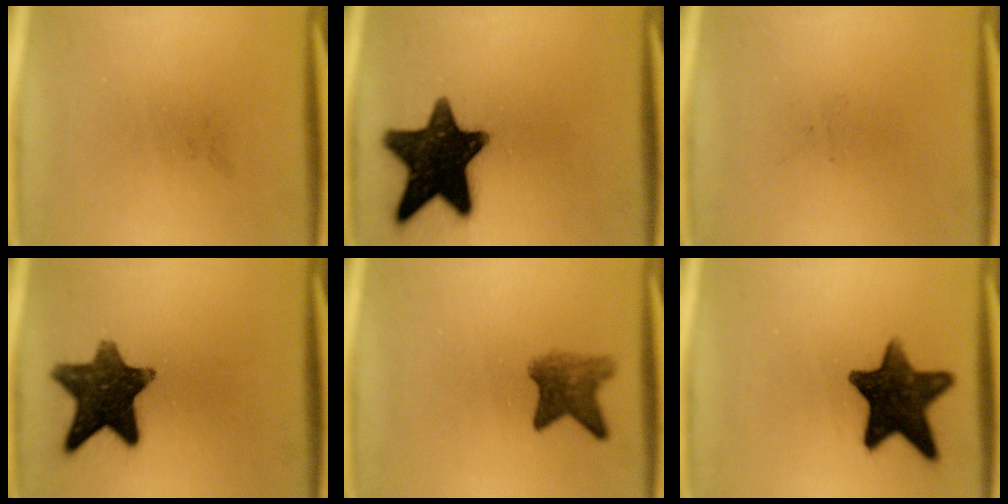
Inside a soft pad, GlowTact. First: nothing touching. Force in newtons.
{"total": 16.4}
{"total": 0.0}
{"total": 12.6}
{"total": 5.1}
{"total": 13.9}